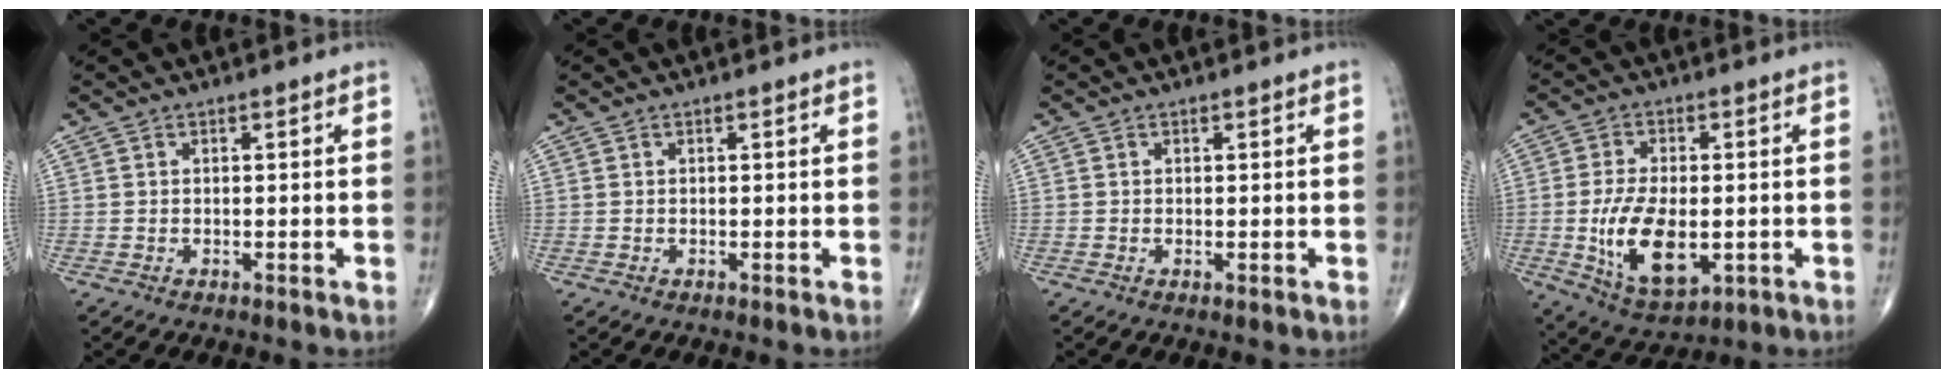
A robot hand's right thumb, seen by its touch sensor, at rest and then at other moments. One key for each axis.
{"total": 0.0}
{"total": 0.0}
{"total": 13.3, "fx": -2.2, "fy": 6.9, "fz": 11.1, "tx": -0.198, "ty": -0.011, "tz": -0.024}